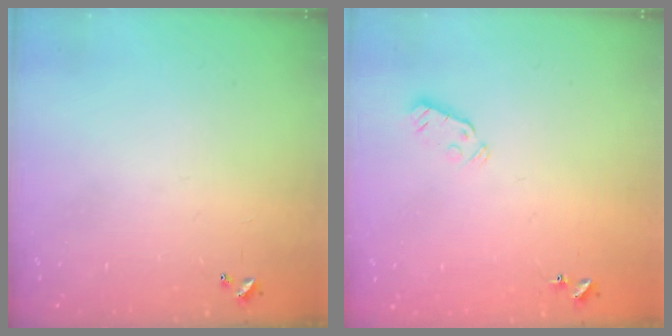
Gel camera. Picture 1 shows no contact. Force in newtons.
{"total": 3.8, "press": 3.7, "slide": 0.8}